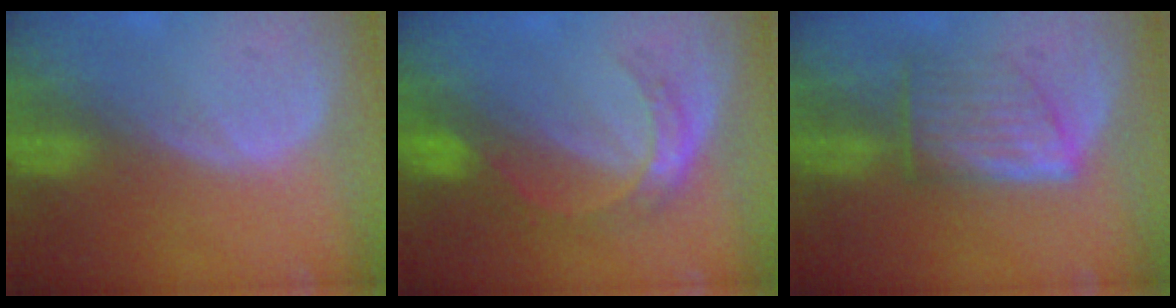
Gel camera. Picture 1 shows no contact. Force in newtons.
{"total": 5.3, "press": 4.8, "slide": 2.2}
{"total": 6.2, "press": 5.9, "slide": 1.9}